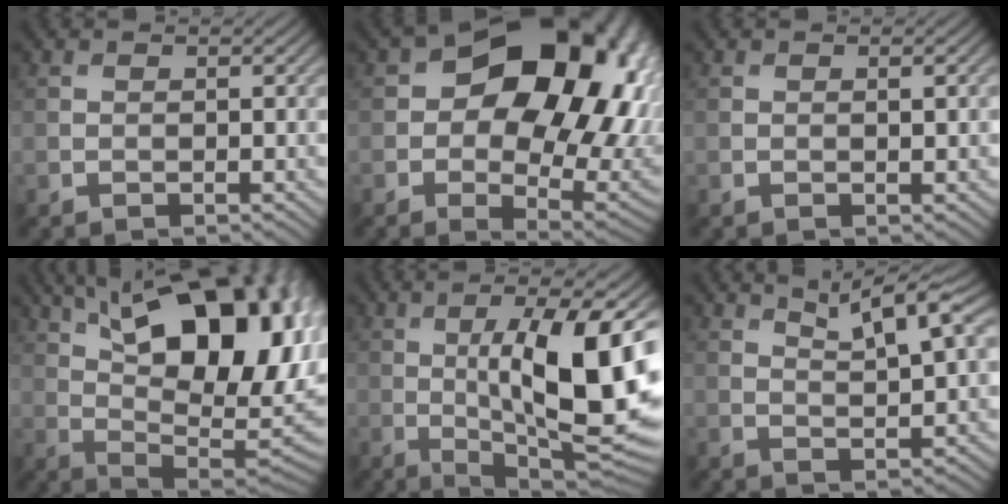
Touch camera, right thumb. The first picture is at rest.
{"total": 19.3, "force": [3.9, 13.1, 13.6], "torque": [-0.191, 0.003, 0.095]}
{"total": 0.0}
{"total": 18.8, "force": [6.1, 9.9, 14.8], "torque": [-0.206, 0.042, 0.094]}
{"total": 15.1, "force": [-0.3, 4.6, 14.4], "torque": [-0.209, 0.005, 0.000]}
{"total": 5.2, "force": [3.3, 0.7, 3.9], "torque": [-0.062, 0.005, 0.070]}